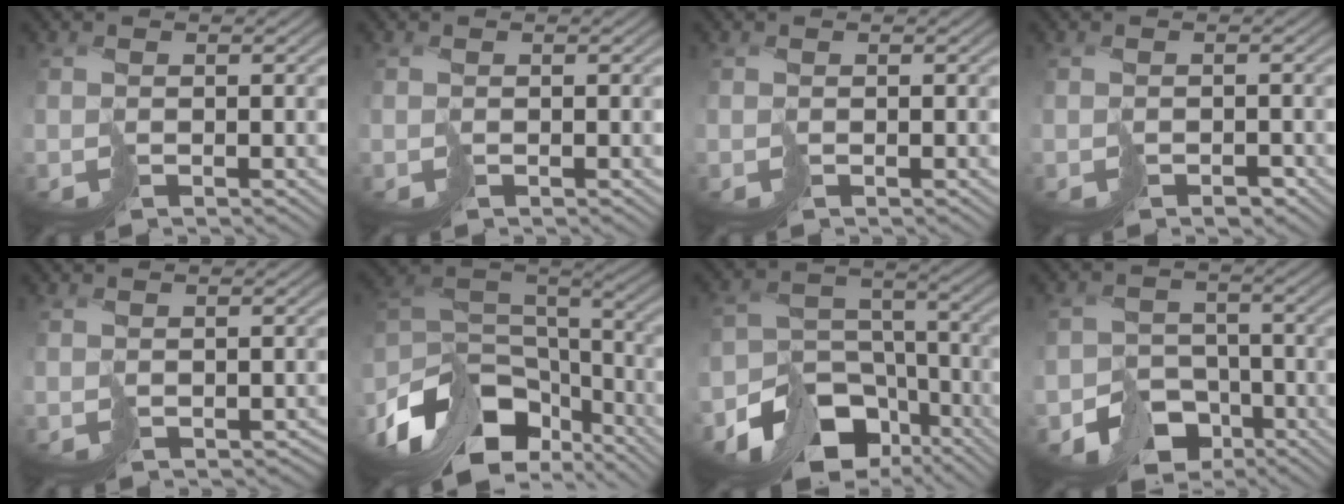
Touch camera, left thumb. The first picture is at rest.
{"total": 0.0}
{"total": 0.0}
{"total": 1.8, "force": [-1.3, 1.0, 0.6], "torque": [0.002, -0.002, -0.021]}
{"total": 1.6, "force": [-0.8, 1.2, 0.7], "torque": [0.000, -0.007, -0.011]}
{"total": 14.1, "force": [-7.7, 8.1, 8.6], "torque": [-0.197, -0.021, -0.119]}
{"total": 14.5, "force": [-10.2, 8.4, 5.9], "torque": [-0.134, -0.031, -0.140]}
{"total": 9.4, "force": [-6.5, 6.2, 2.7], "torque": [-0.047, -0.017, -0.092]}